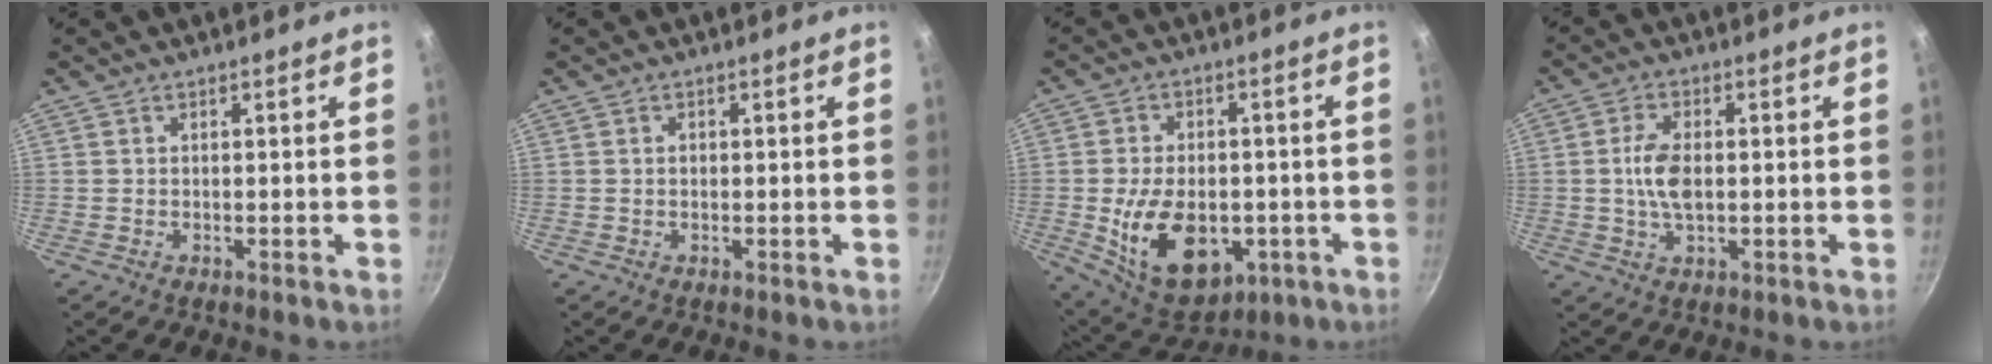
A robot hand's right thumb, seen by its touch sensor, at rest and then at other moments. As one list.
[{"total": 0.7, "force": [0.0, 0.5, 0.4], "torque": [-0.006, 0.002, 0.000]}, {"total": 16.2, "force": [-3.8, 10.3, 12.0], "torque": [-0.181, 0.002, -0.036]}, {"total": 6.3, "force": [0.1, 3.3, 5.4], "torque": [-0.109, 0.003, 0.000]}]